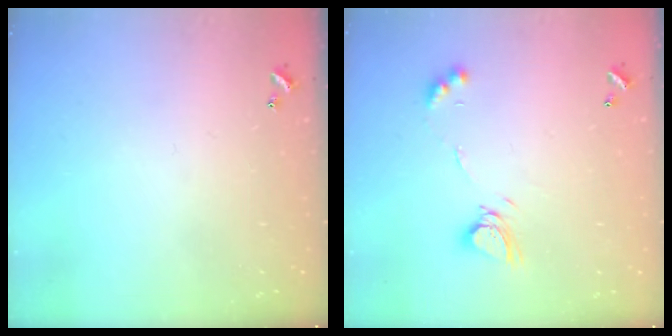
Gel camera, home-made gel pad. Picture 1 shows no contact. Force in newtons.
{"total": 8.2, "press": 8.2, "slide": 0.4}